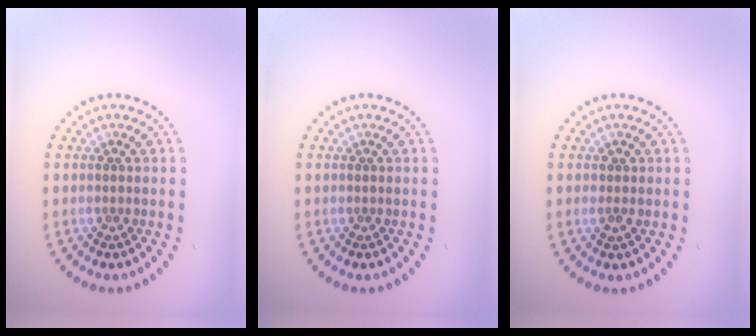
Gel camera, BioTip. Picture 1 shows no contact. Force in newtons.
{"total": 0.0}
{"total": 0.8, "press": 0.7, "slide": 0.2}